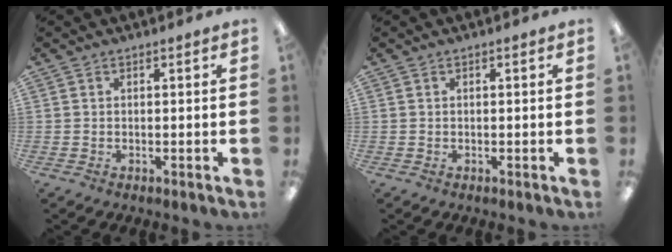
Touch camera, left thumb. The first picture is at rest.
{"total": 0.0}